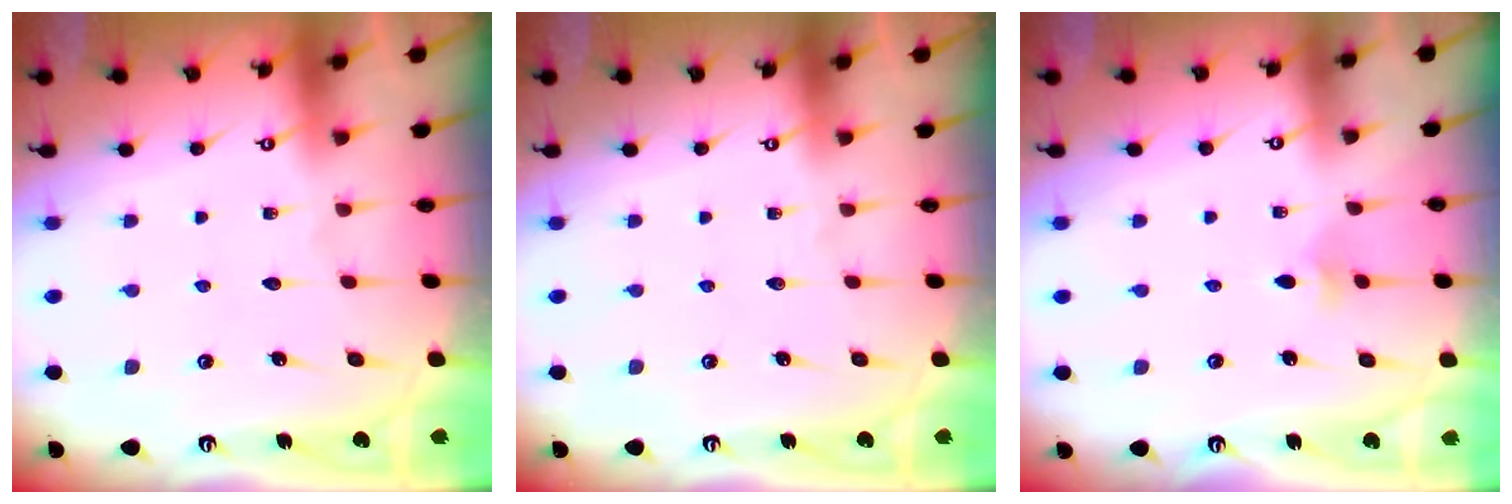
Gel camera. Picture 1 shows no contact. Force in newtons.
{"total": 0.0}
{"total": 3.2, "press": 3.1, "slide": 0.8}